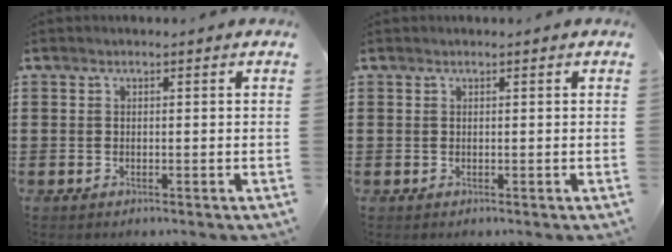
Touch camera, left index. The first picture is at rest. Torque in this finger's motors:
{"motor_torque": [-1.02, 1.11, -0.01, -0.01]}